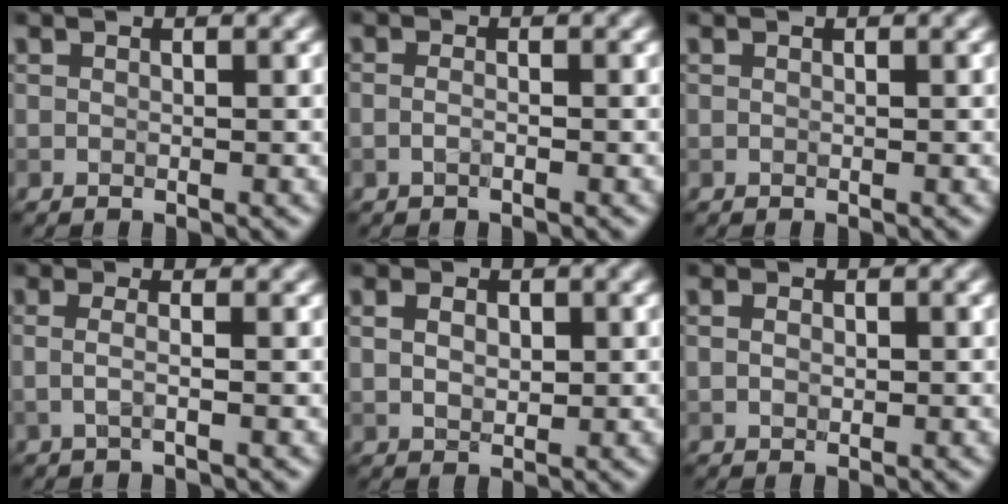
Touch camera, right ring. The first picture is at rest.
{"total": 0.8, "force": [-0.4, 0.2, 0.7], "torque": [-0.015, -0.002, -0.010]}
{"total": 0.0}
{"total": 2.1, "force": [0.0, 0.8, 2.0], "torque": [-0.035, -0.004, -0.015]}
{"total": 2.2, "force": [0.5, 1.5, 1.5], "torque": [-0.030, 0.000, 0.011]}
{"total": 1.4, "force": [0.2, 1.1, 0.9], "torque": [-0.015, 0.001, 0.004]}